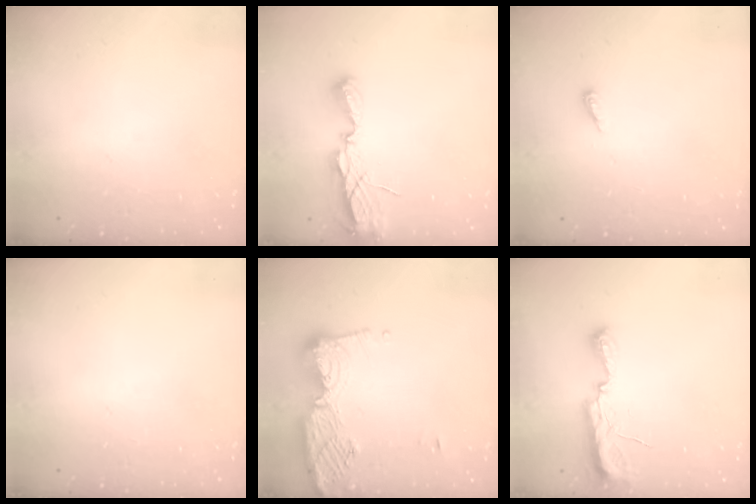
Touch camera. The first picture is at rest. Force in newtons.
{"total": 7.1, "press": 7.1, "slide": 0.5}
{"total": 4.2, "press": 4.1, "slide": 0.4}
{"total": 0.0}
{"total": 12.0, "press": 12.0, "slide": 1.1}
{"total": 7.4, "press": 7.4, "slide": 0.7}